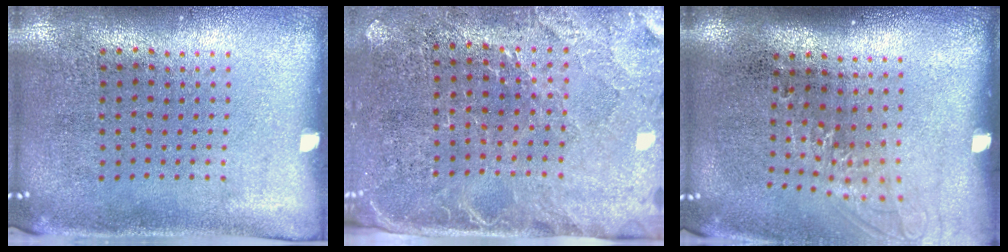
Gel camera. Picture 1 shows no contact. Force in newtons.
{"total": 3.2, "press": 2.9, "slide": 1.4}
{"total": 1.3, "press": 1.0, "slide": 0.8}